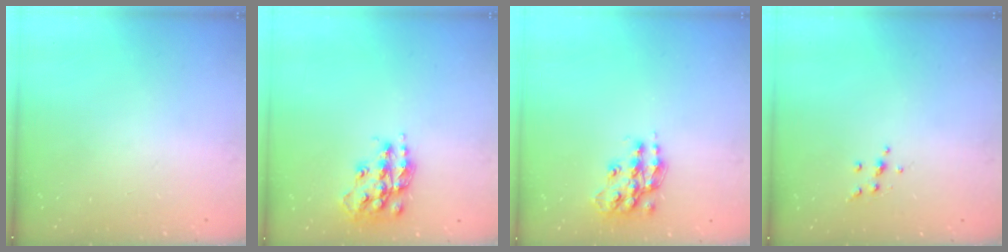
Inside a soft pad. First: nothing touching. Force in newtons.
{"total": 14.7, "press": 14.7, "slide": 0.9}
{"total": 13.4, "press": 13.4, "slide": 0.9}
{"total": 4.0, "press": 3.8, "slide": 1.0}